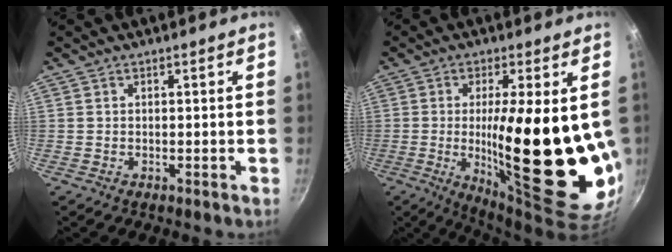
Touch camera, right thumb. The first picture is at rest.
{"total": 23.4, "force": [0.0, 6.4, 22.6], "torque": [-0.323, -0.038, 0.010]}